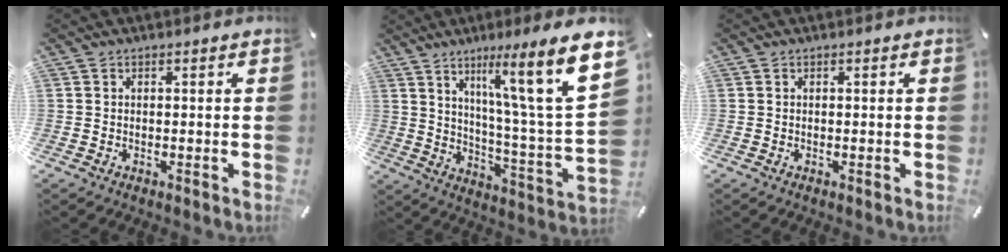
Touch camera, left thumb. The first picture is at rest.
{"total": 18.1, "force": [10.0, 1.6, 15.0], "torque": [-0.230, -0.073, 0.138]}
{"total": 0.0}